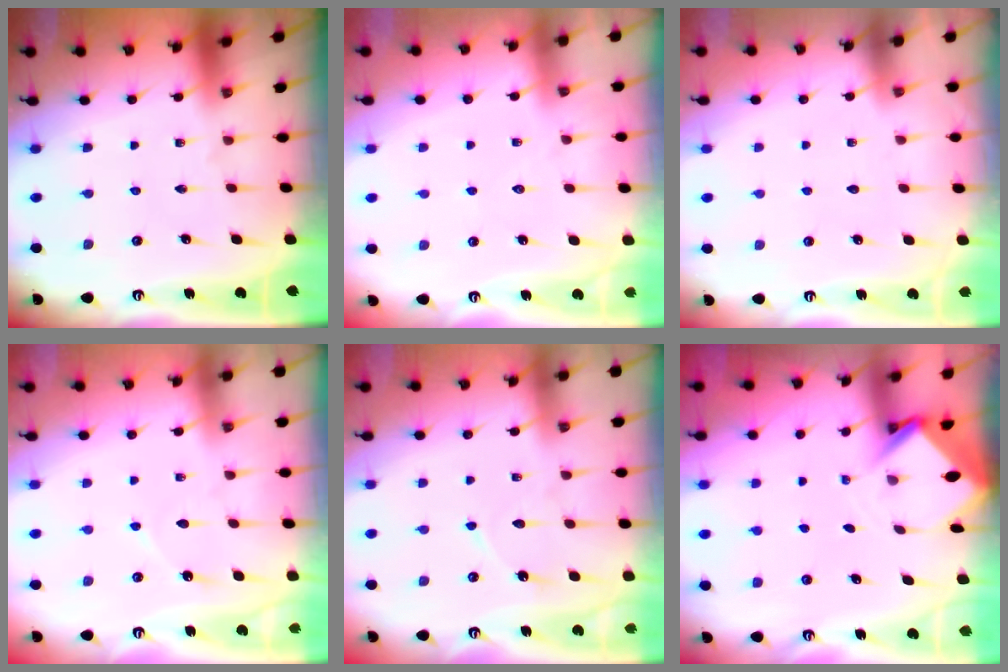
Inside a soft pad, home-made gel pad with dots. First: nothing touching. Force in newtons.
{"total": 3.7, "press": 3.6, "slide": 0.5}
{"total": 1.0, "press": 1.0, "slide": 0.0}
{"total": 3.7, "press": 3.7, "slide": 0.4}
{"total": 5.0, "press": 4.9, "slide": 0.6}
{"total": 3.1, "press": 3.1, "slide": 0.2}